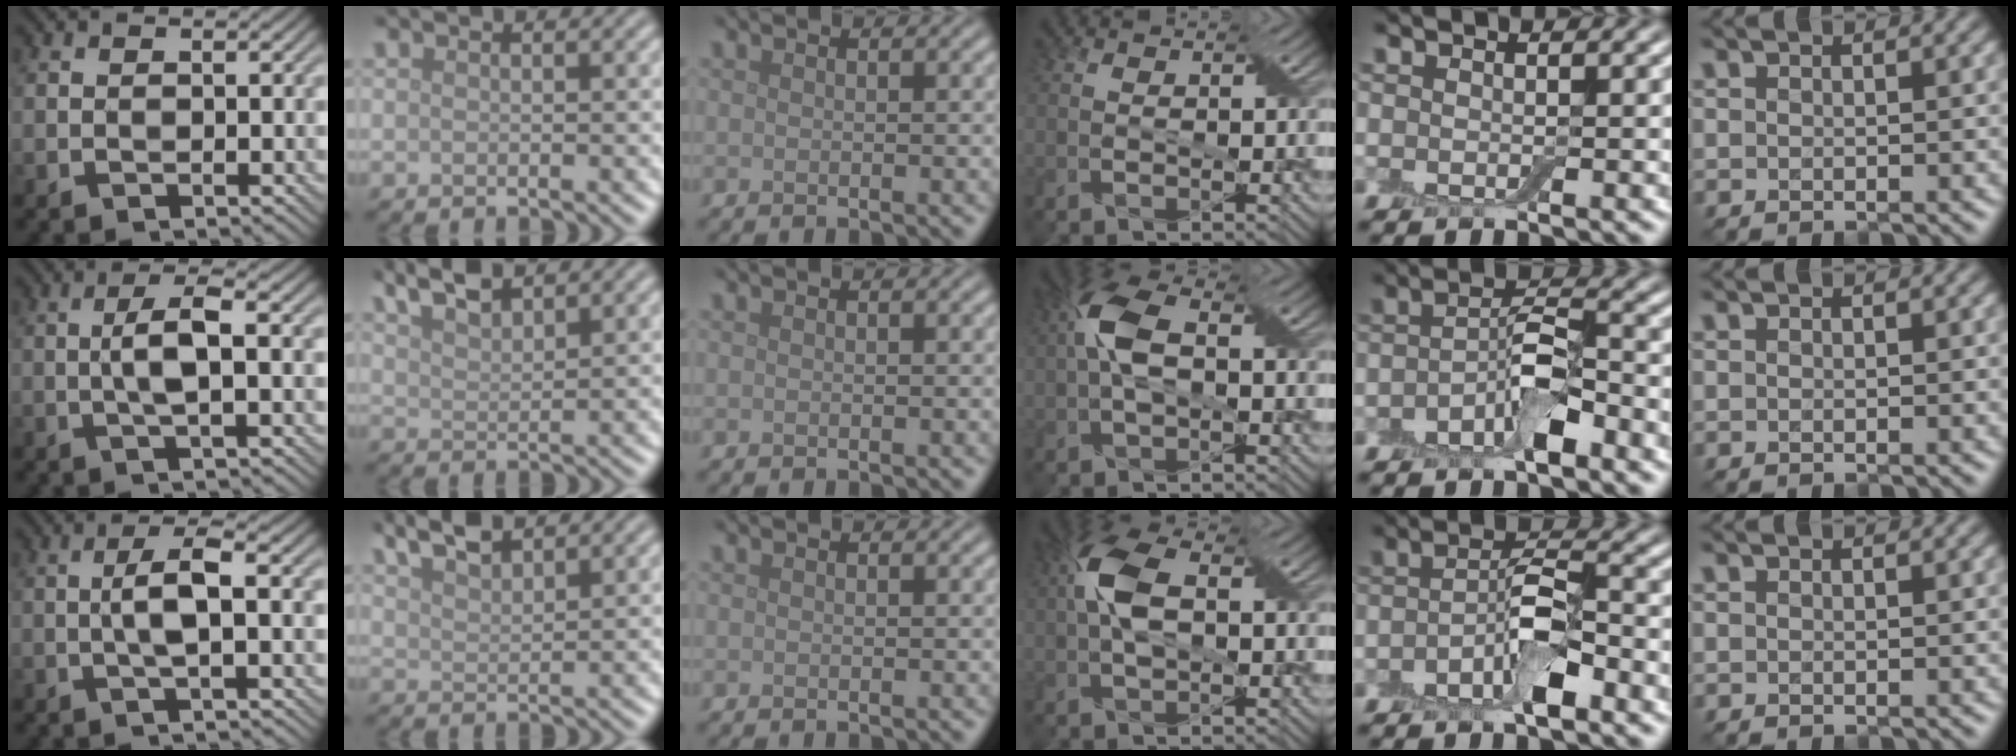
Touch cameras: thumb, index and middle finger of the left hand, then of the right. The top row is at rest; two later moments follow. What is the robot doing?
{"motion": "insert", "object": "box of matches"}